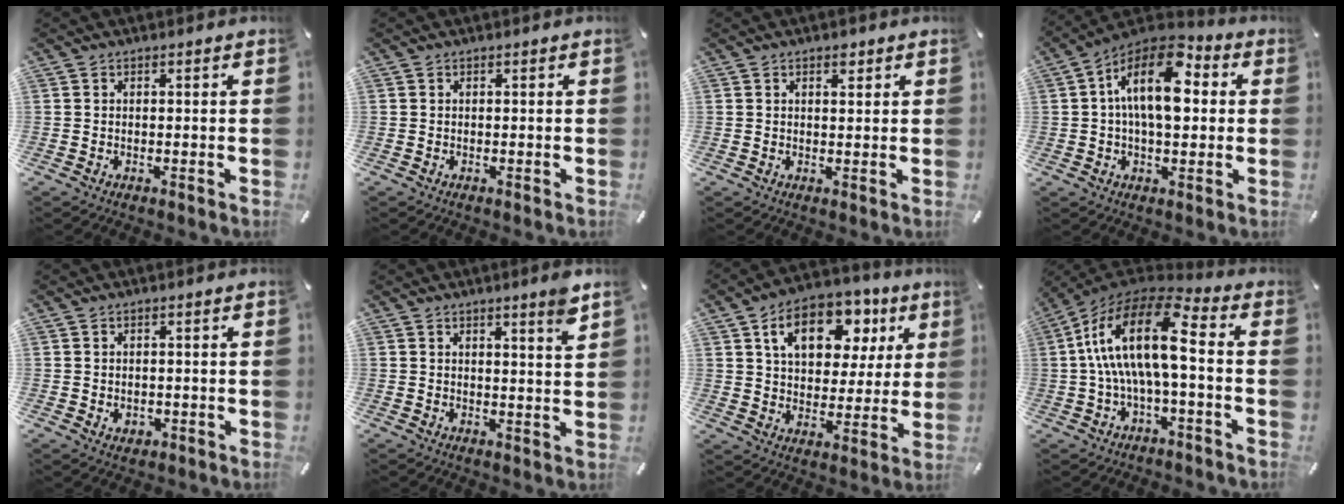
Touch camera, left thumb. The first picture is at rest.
{"total": 0.0}
{"total": 1.9, "force": [1.1, 1.1, 1.0], "torque": [-0.006, -0.004, 0.016]}
{"total": 16.1, "force": [3.4, 8.6, 13.1], "torque": [-0.232, -0.012, 0.058]}
{"total": 1.6, "force": [-0.2, 1.5, 0.7], "torque": [-0.006, 0.001, -0.007]}
{"total": 4.4, "force": [3.3, 0.0, 2.9], "torque": [-0.048, -0.023, 0.053]}
{"total": 16.2, "force": [7.5, 10.6, 9.6], "torque": [-0.149, -0.018, 0.130]}
{"total": 18.6, "force": [0.6, 7.7, 16.9], "torque": [-0.324, 0.006, 0.007]}